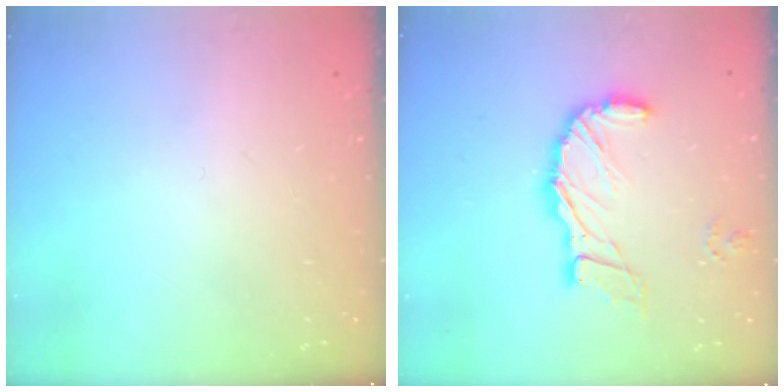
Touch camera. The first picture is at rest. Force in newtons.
{"total": 13.5, "press": 13.4, "slide": 2.0}